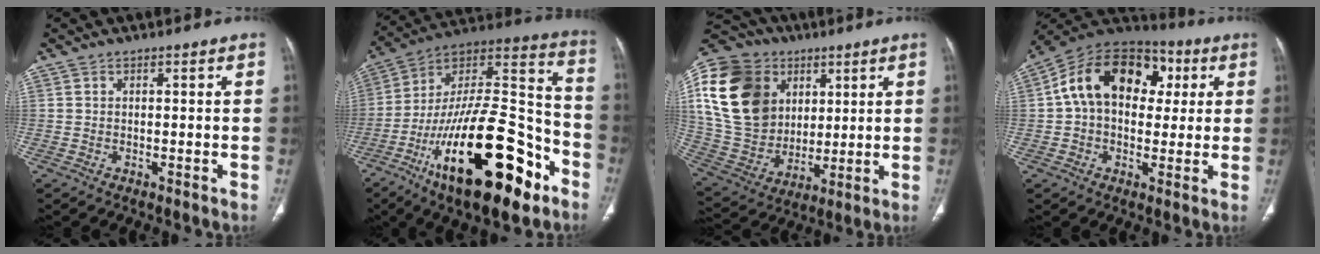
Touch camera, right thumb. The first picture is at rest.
{"total": 33.0, "force": [-15.2, 12.7, 26.4], "torque": [-0.423, 0.068, -0.244]}
{"total": 24.6, "force": [7.4, 19.1, 13.6], "torque": [-0.260, 0.006, 0.146]}
{"total": 18.4, "force": [3.8, 12.8, 12.6], "torque": [-0.180, 0.032, 0.050]}